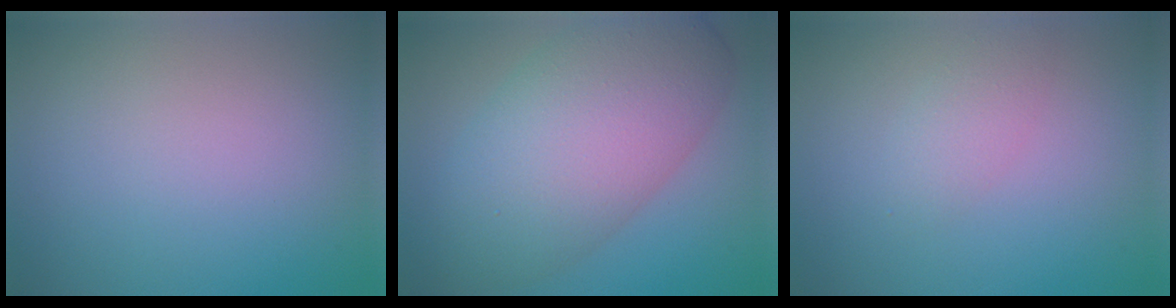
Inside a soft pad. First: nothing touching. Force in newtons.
{"total": 10.7, "press": 10.7, "slide": 0.2}
{"total": 1.8, "press": 1.8, "slide": 0.0}